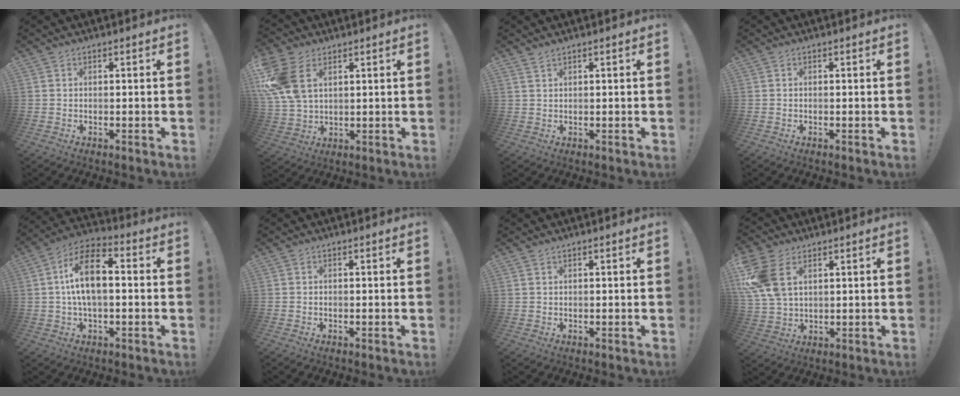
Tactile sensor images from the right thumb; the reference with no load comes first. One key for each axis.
{"total": 12.2, "fx": 4.7, "fy": 7.9, "fz": 8.0, "tx": -0.150, "ty": -0.010, "tz": 0.092}
{"total": 1.5, "fx": 1.3, "fy": 0.2, "fz": 0.7, "tx": -0.016, "ty": -0.003, "tz": 0.025}
{"total": 0.0}
{"total": 13.8, "fx": 1.2, "fy": 7.1, "fz": 11.8, "tx": -0.215, "ty": 0.019, "tz": 0.023}
{"total": 0.0}
{"total": 0.8, "fx": 0.7, "fy": 0.3, "fz": 0.4, "tx": -0.009, "ty": 0.000, "tz": 0.013}
{"total": 11.3, "fx": 4.4, "fy": 7.1, "fz": 7.6, "tx": -0.143, "ty": -0.012, "tz": 0.086}